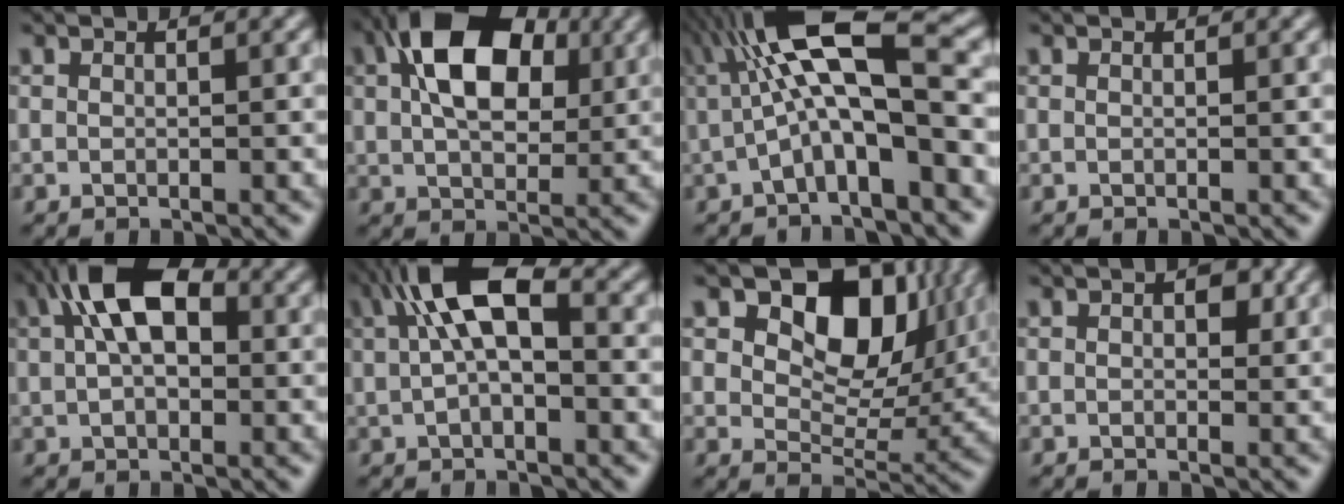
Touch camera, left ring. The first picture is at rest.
{"total": 10.4, "force": [2.8, 6.3, 7.8], "torque": [-0.135, 0.025, 0.041]}
{"total": 9.0, "force": [1.0, 2.9, 8.5], "torque": [-0.151, 0.015, 0.014]}
{"total": 0.0}
{"total": 7.6, "force": [2.1, 4.2, 6.0], "torque": [-0.106, 0.025, 0.024]}
{"total": 6.6, "force": [1.3, 2.9, 5.9], "torque": [-0.107, 0.023, 0.015]}
{"total": 9.9, "force": [4.1, 6.1, 6.6], "torque": [-0.106, 0.006, 0.068]}
{"total": 2.3, "force": [0.7, 1.4, 1.7], "torque": [-0.012, 0.006, 0.012]}